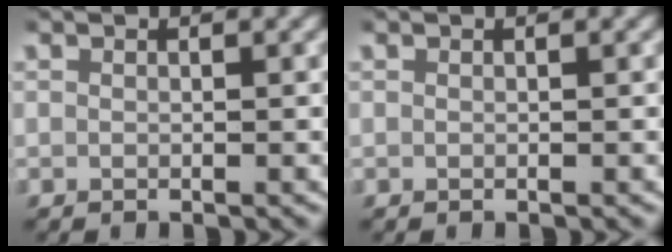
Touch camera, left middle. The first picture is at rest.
{"total": 0.0}